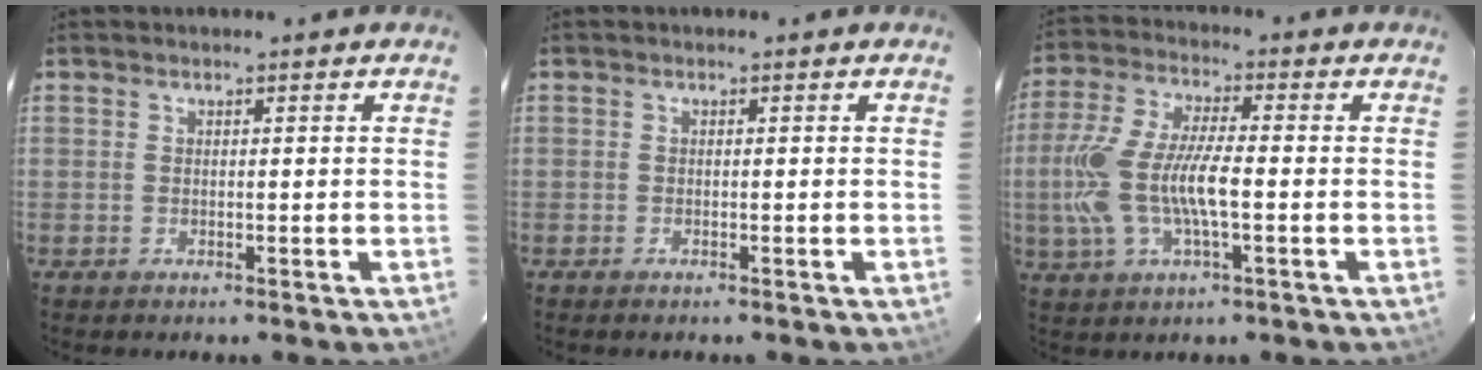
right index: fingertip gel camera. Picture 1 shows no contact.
{"total": 0.5, "force": [-0.5, 0.1, 0.2], "torque": [-0.005, -0.001, -0.010]}
{"total": 13.2, "force": [-2.1, 4.0, 12.4], "torque": [-0.266, -0.002, -0.041]}